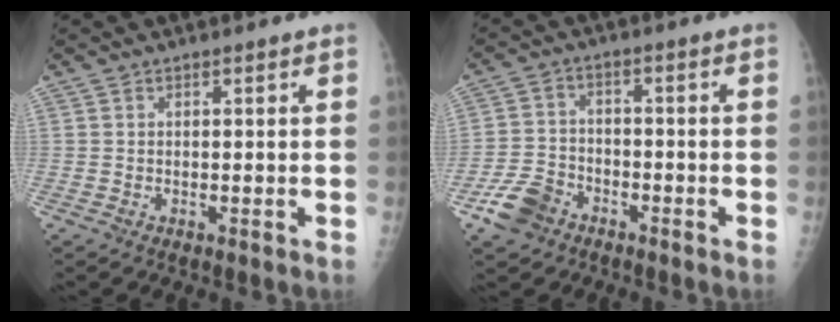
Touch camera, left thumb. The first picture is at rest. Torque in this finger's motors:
{"motor_torque": [-0.97, 0.93, 0.02, 0.06, 0.04]}